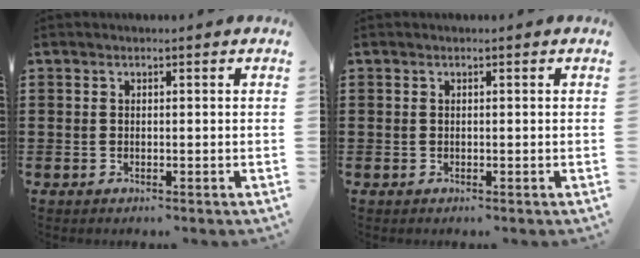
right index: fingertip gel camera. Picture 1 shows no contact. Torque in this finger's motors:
{"motor_torque": [0.26, -0.18, 0.02, 0.01]}